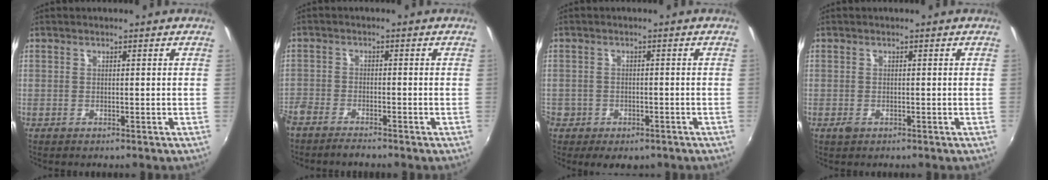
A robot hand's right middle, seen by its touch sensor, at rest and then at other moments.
{"total": 5.2, "force": [-4.6, 1.4, 2.0], "torque": [-0.063, -0.016, -0.088]}
{"total": 5.3, "force": [-2.7, 4.1, 2.0], "torque": [-0.056, -0.011, -0.037]}
{"total": 1.2, "force": [-0.7, 0.8, 0.6], "torque": [-0.012, -0.003, -0.013]}